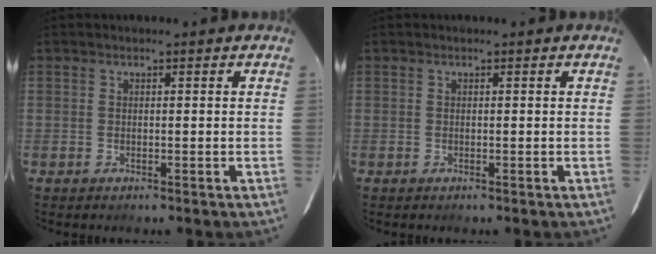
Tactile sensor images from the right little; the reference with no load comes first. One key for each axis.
{"total": 0.0}